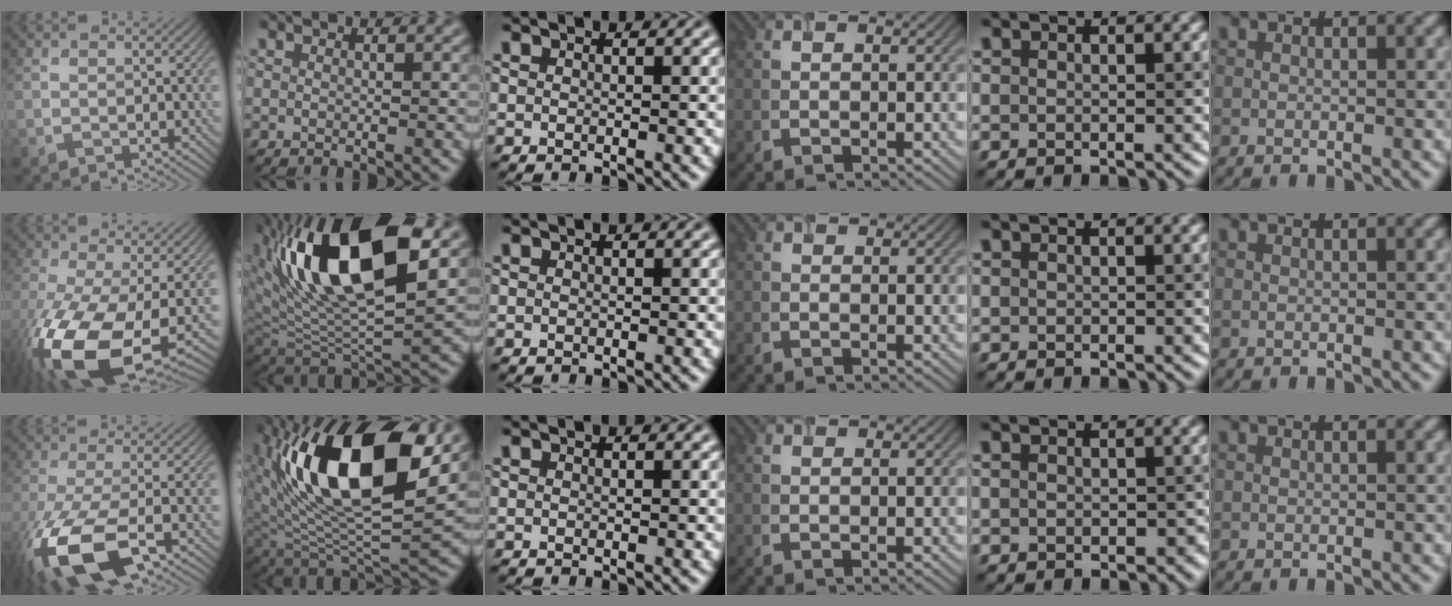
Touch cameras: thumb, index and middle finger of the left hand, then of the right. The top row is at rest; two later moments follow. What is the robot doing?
{"motion": "extract", "object": "airpods case & airpods"}